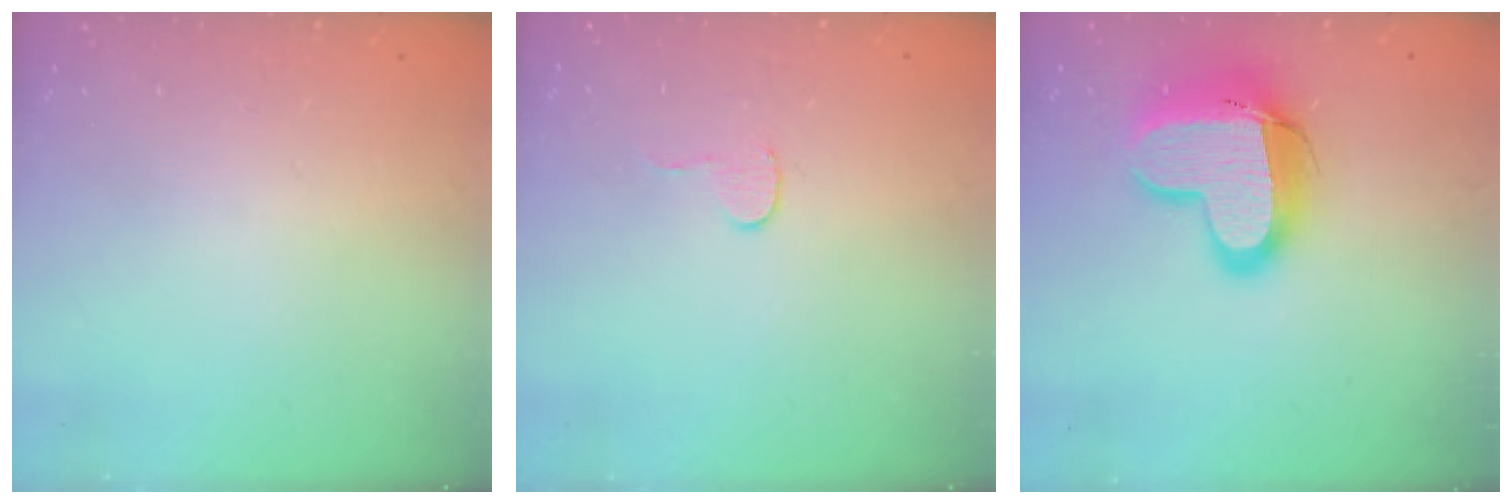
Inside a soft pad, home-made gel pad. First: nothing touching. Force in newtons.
{"total": 3.7, "press": 3.6, "slide": 0.3}
{"total": 16.0, "press": 16.0, "slide": 1.1}